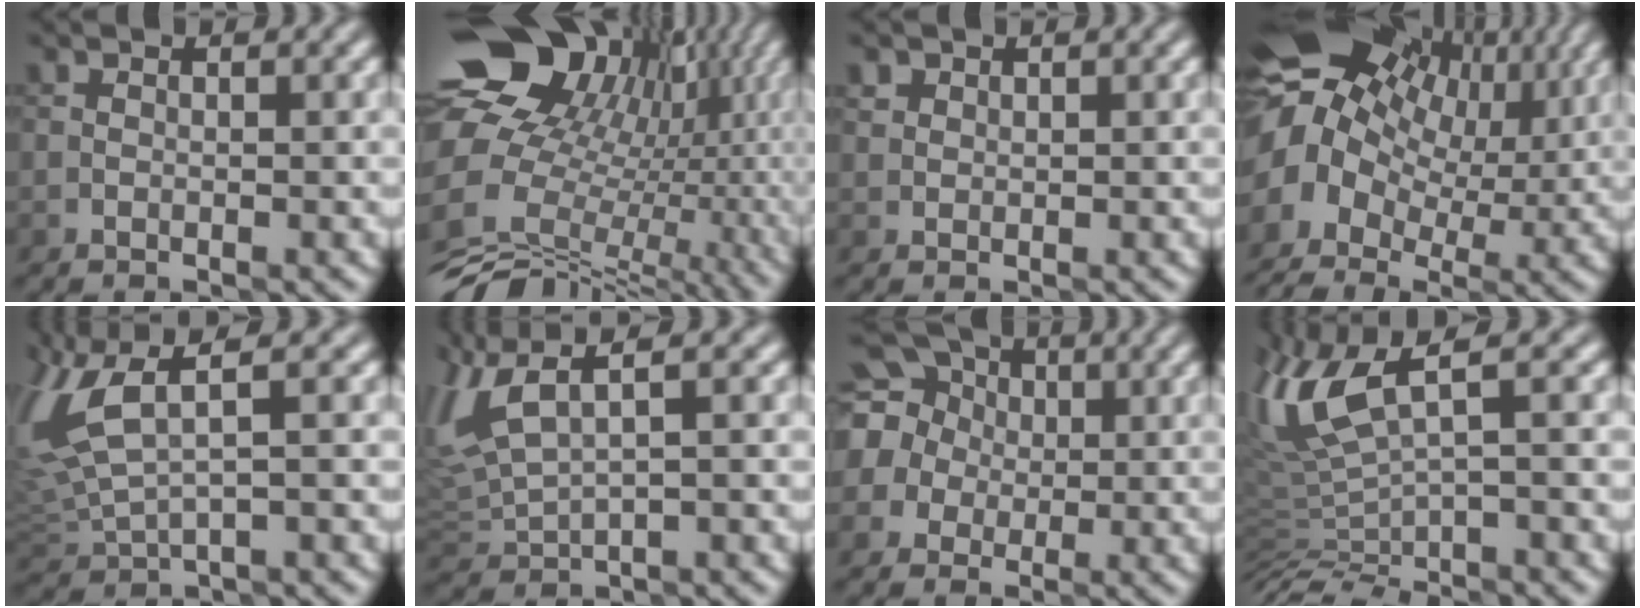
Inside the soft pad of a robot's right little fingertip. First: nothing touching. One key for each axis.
{"total": 19.0, "fx": 2.6, "fy": 15.5, "fz": 10.6, "tx": -0.183, "ty": 0.067, "tz": 0.046}
{"total": 1.0, "fx": 0.7, "fy": 0.6, "fz": 0.0, "tx": 0.004, "ty": 0.004, "tz": 0.013}
{"total": 14.9, "fx": 2.6, "fy": 11.2, "fz": 9.5, "tx": -0.195, "ty": 0.020, "tz": 0.039}
{"total": 7.0, "fx": 2.4, "fy": 2.9, "fz": 5.9, "tx": -0.155, "ty": 0.007, "tz": 0.051}
{"total": 5.5, "fx": 2.5, "fy": 1.9, "fz": 4.5, "tx": -0.112, "ty": 0.015, "tz": 0.055}
{"total": 9.7, "fx": 2.7, "fy": 8.7, "fz": 3.4, "tx": -0.094, "ty": 0.045, "tz": 0.028}
{"total": 6.4, "fx": 0.0, "fy": 1.7, "fz": 6.2, "tx": -0.130, "ty": -0.009, "tz": 0.003}